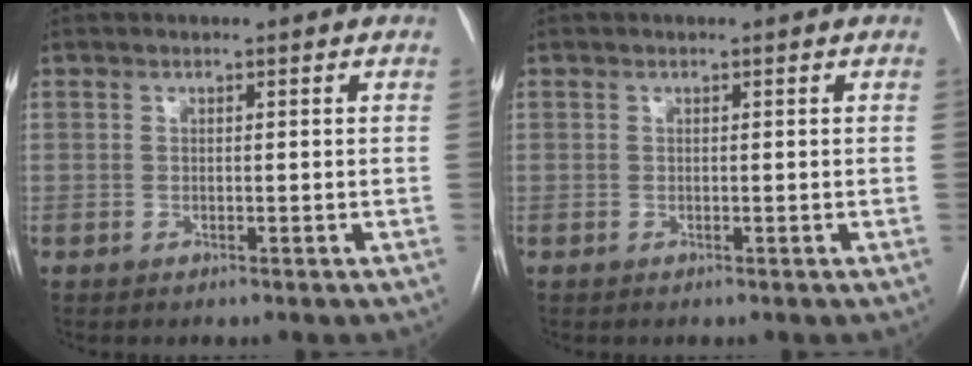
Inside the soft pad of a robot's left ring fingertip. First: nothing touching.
{"total": 0.0}